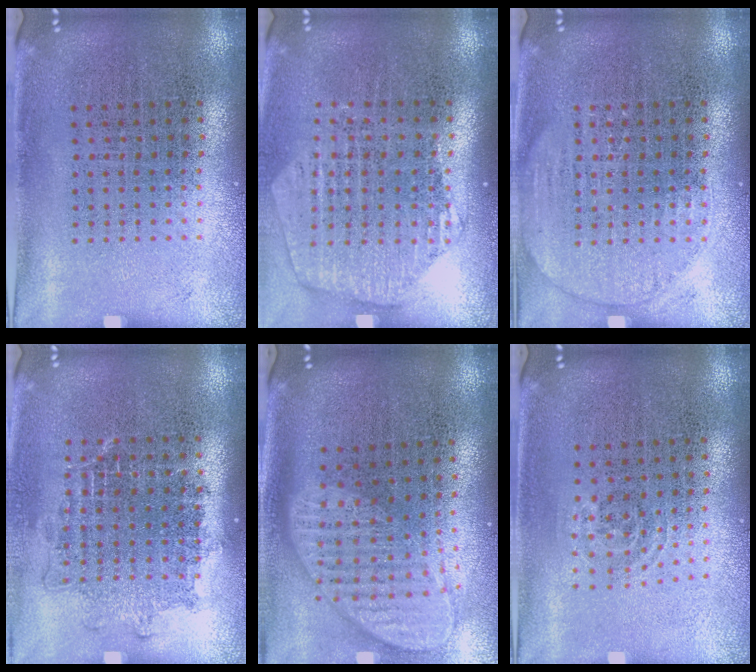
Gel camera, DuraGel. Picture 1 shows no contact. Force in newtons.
{"total": 1.7, "press": 1.6, "slide": 0.7}
{"total": 1.6, "press": 1.6, "slide": 0.0}
{"total": 1.2, "press": 1.1, "slide": 0.6}
{"total": 2.0, "press": 1.6, "slide": 1.2}
{"total": 0.8, "press": 0.5, "slide": 0.6}